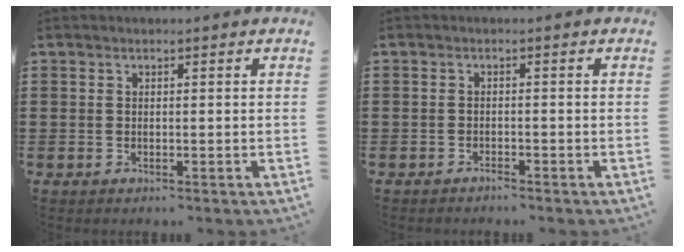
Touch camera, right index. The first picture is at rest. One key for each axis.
{"total": 1.0, "fx": -1.0, "fy": -0.1, "fz": 0.2, "tx": -0.007, "ty": -0.004, "tz": -0.018}